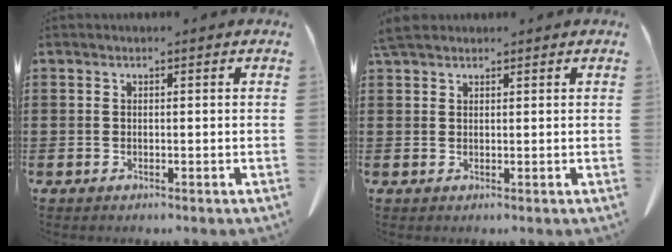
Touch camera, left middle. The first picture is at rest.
{"total": 2.7, "force": [2.2, 0.9, 1.2], "torque": [-0.032, 0.004, 0.044]}